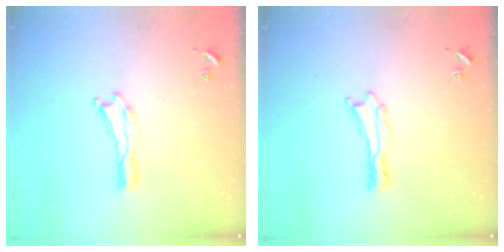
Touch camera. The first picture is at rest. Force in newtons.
{"total": 0.0}